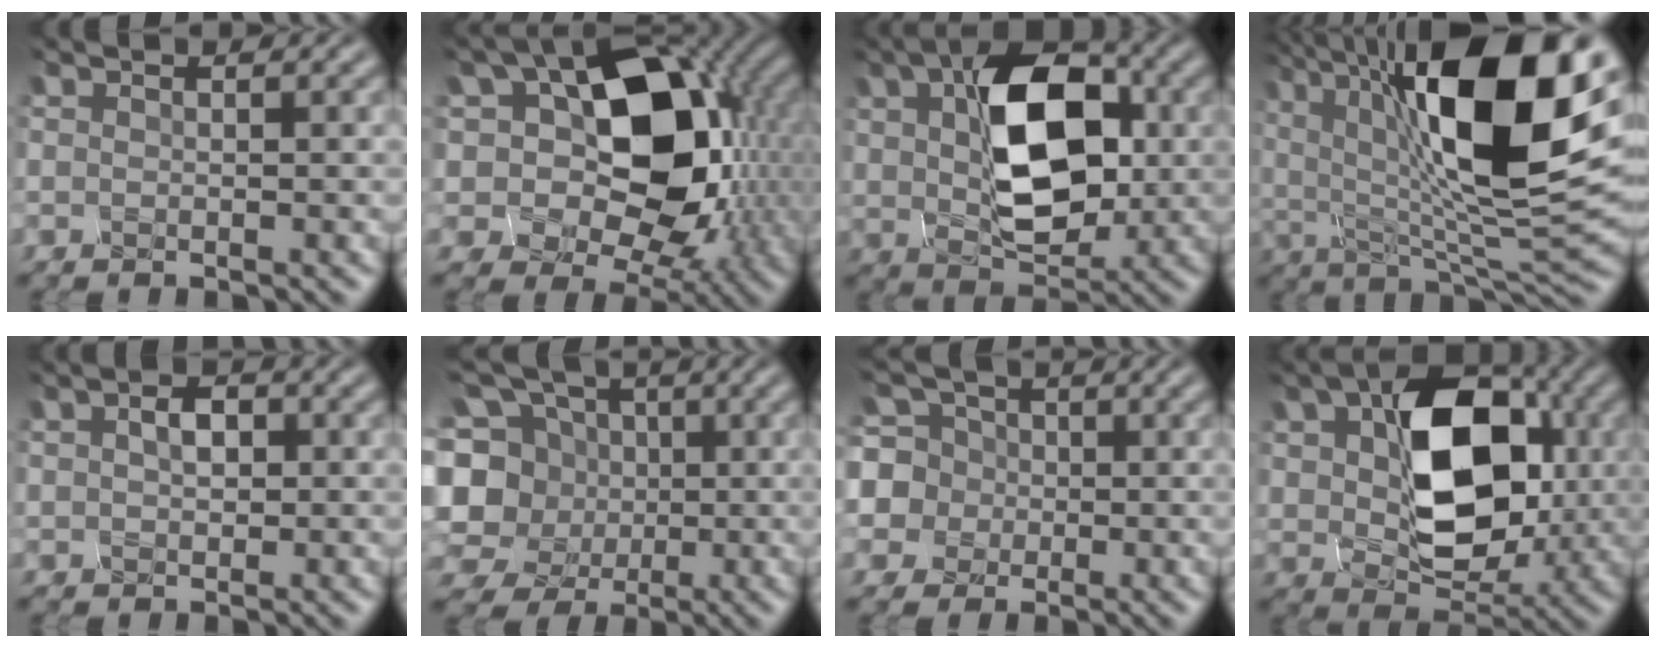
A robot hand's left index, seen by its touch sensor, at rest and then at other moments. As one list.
[{"total": 14.5, "force": [1.3, 9.5, 10.9], "torque": [-0.138, 0.008, 0.014]}, {"total": 10.7, "force": [1.2, 6.3, 8.6], "torque": [-0.142, 0.007, 0.018]}, {"total": 16.2, "force": [5.0, 6.3, 14.1], "torque": [-0.227, 0.002, 0.074]}, {"total": 2.4, "force": [0.0, 1.7, 1.7], "torque": [-0.033, 0.004, -0.004]}, {"total": 12.4, "force": [-1.2, 11.1, 5.4], "torque": [-0.153, 0.031, -0.044]}, {"total": 8.8, "force": [2.0, 8.0, 3.1], "torque": [-0.080, 0.037, 0.017]}, {"total": 11.7, "force": [1.2, 7.6, 8.8], "torque": [-0.148, 0.001, 0.020]}]